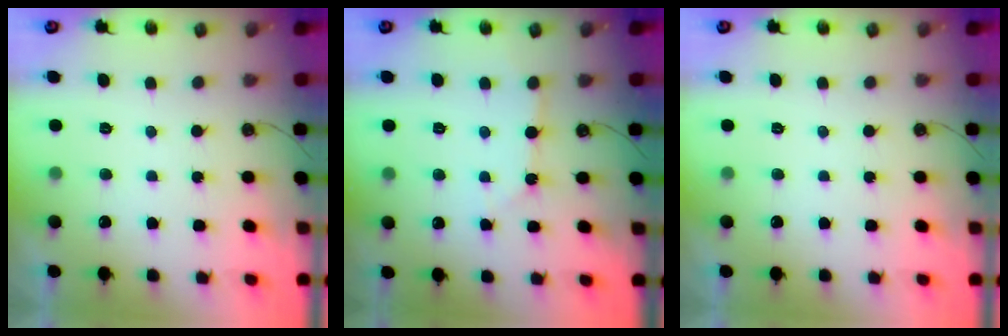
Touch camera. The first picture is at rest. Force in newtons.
{"total": 2.7, "press": 2.7, "slide": 0.4}
{"total": 0.0}